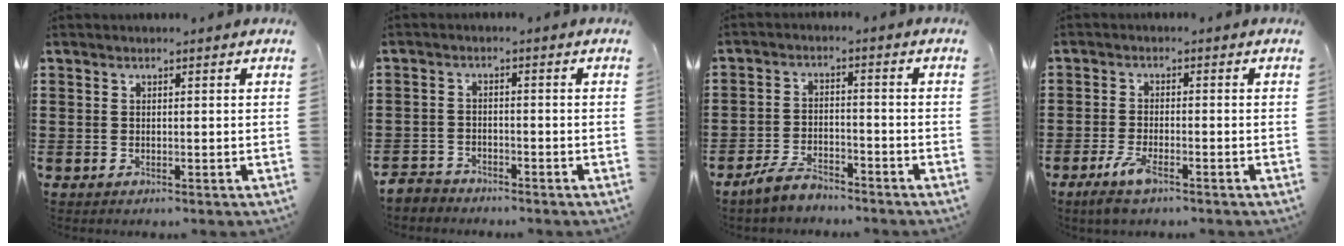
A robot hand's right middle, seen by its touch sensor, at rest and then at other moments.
{"total": 2.9, "force": [-2.8, 0.6, -0.1], "torque": [-0.013, -0.003, -0.064]}
{"total": 4.7, "force": [-4.2, 1.2, 1.8], "torque": [-0.042, 0.003, -0.084]}
{"total": 4.4, "force": [-2.7, 1.1, 3.3], "torque": [-0.071, -0.006, -0.053]}